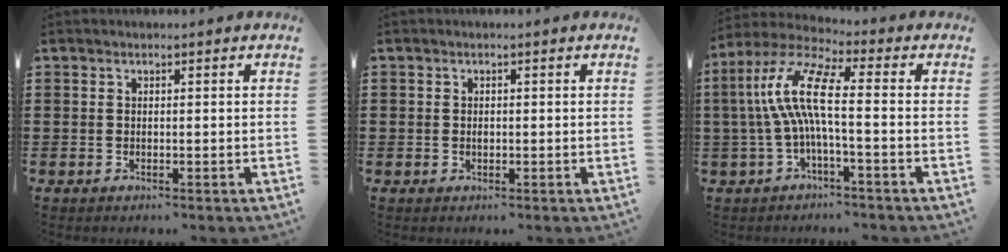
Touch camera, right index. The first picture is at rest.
{"total": 0.8, "force": [0.0, 0.7, 0.4], "torque": [-0.010, 0.001, 0.001]}
{"total": 10.8, "force": [-0.6, 2.6, 10.4], "torque": [-0.230, -0.007, -0.022]}